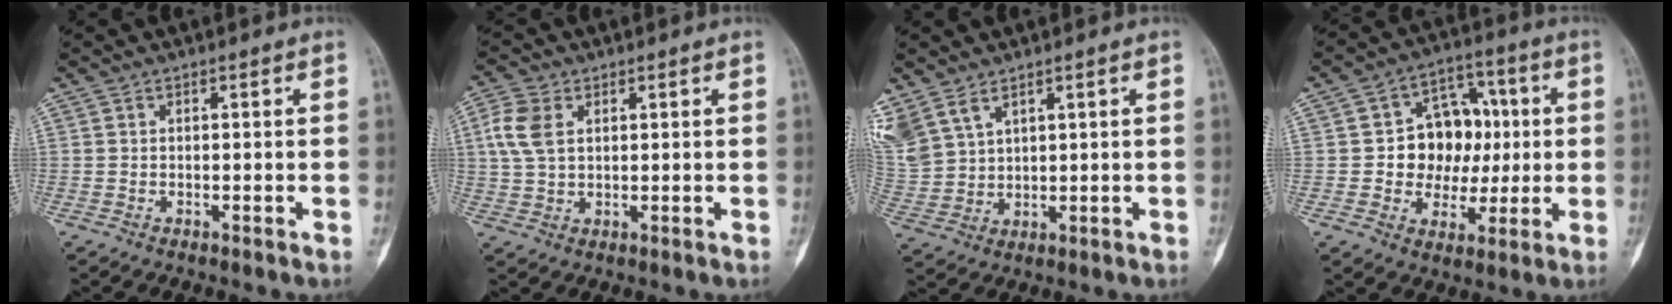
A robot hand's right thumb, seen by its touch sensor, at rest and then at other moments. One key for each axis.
{"total": 6.6, "fx": 1.9, "fy": 4.2, "fz": 4.7, "tx": -0.102, "ty": 0.006, "tz": 0.038}
{"total": 10.6, "fx": 6.3, "fy": 6.5, "fz": 5.6, "tx": -0.136, "ty": -0.007, "tz": 0.148}
{"total": 13.0, "fx": 0.5, "fy": 10.6, "fz": 7.6, "tx": -0.052, "ty": 0.025, "tz": 0.010}